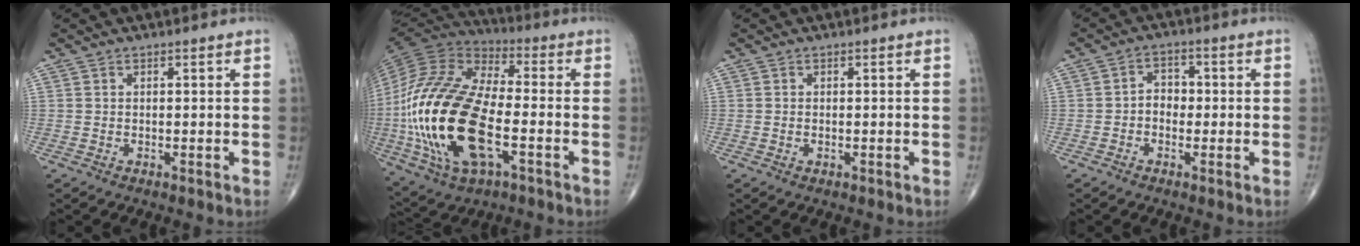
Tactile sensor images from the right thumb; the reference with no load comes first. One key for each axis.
{"total": 28.2, "fx": -6.0, "fy": 13.2, "fz": 24.2, "tx": -0.542, "ty": -0.003, "tz": -0.105}
{"total": 0.5, "fx": -0.1, "fy": 0.3, "fz": 0.4, "tx": -0.010, "ty": 0.001, "tz": -0.001}
{"total": 3.9, "fx": -0.6, "fy": 3.1, "fz": 2.3, "tx": -0.018, "ty": 0.018, "tz": -0.019}